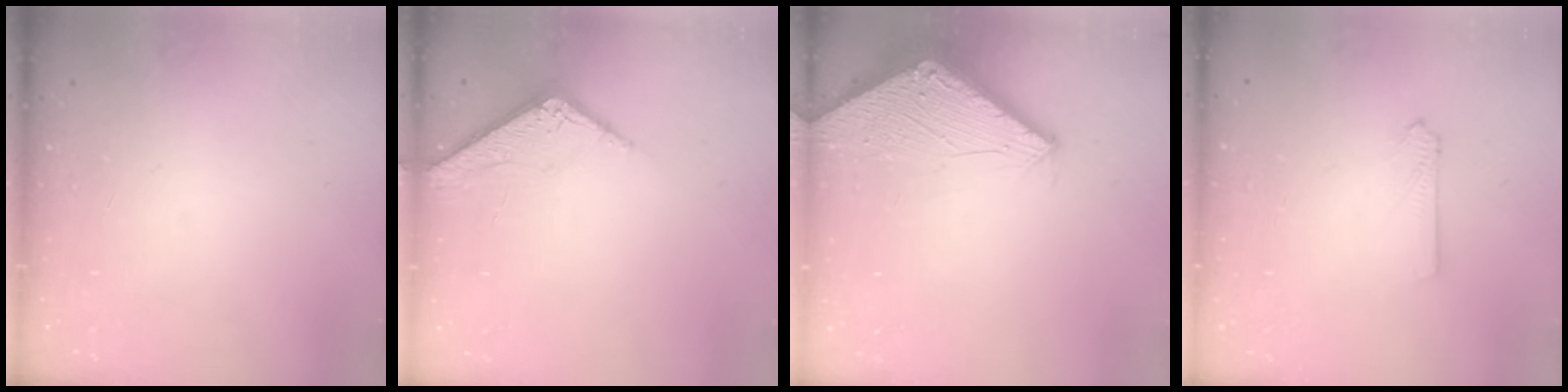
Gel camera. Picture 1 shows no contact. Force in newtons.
{"total": 7.3, "press": 7.3, "slide": 0.5}
{"total": 2.9, "press": 2.9, "slide": 0.1}
{"total": 2.1, "press": 2.1, "slide": 0.2}